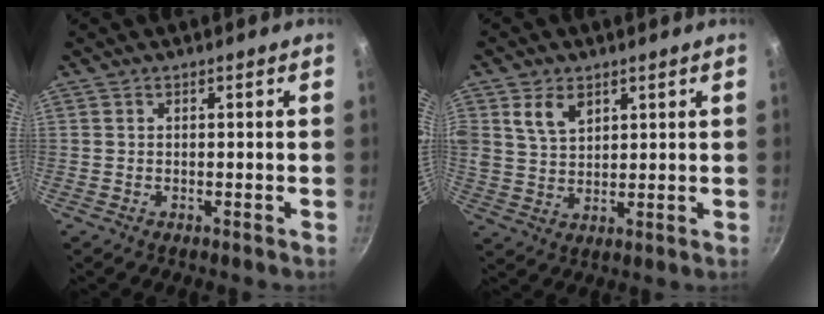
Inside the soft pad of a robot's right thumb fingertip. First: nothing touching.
{"total": 6.3, "force": [3.1, 4.1, 3.6], "torque": [-0.056, -0.015, 0.062]}